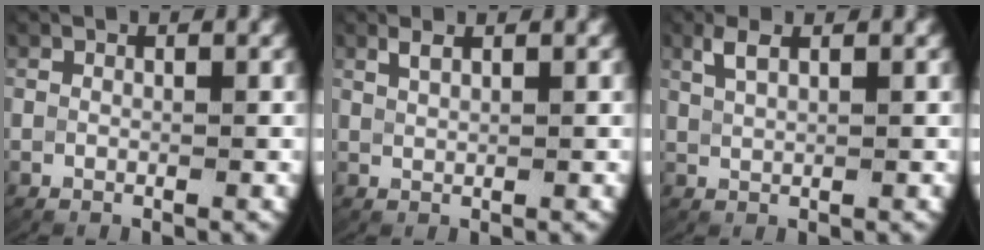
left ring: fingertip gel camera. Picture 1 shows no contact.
{"total": 1.1, "force": [0.9, -0.1, 0.6], "torque": [-0.015, 0.001, 0.023]}
{"total": 1.7, "force": [1.2, 0.2, 1.2], "torque": [-0.030, 0.001, 0.029]}